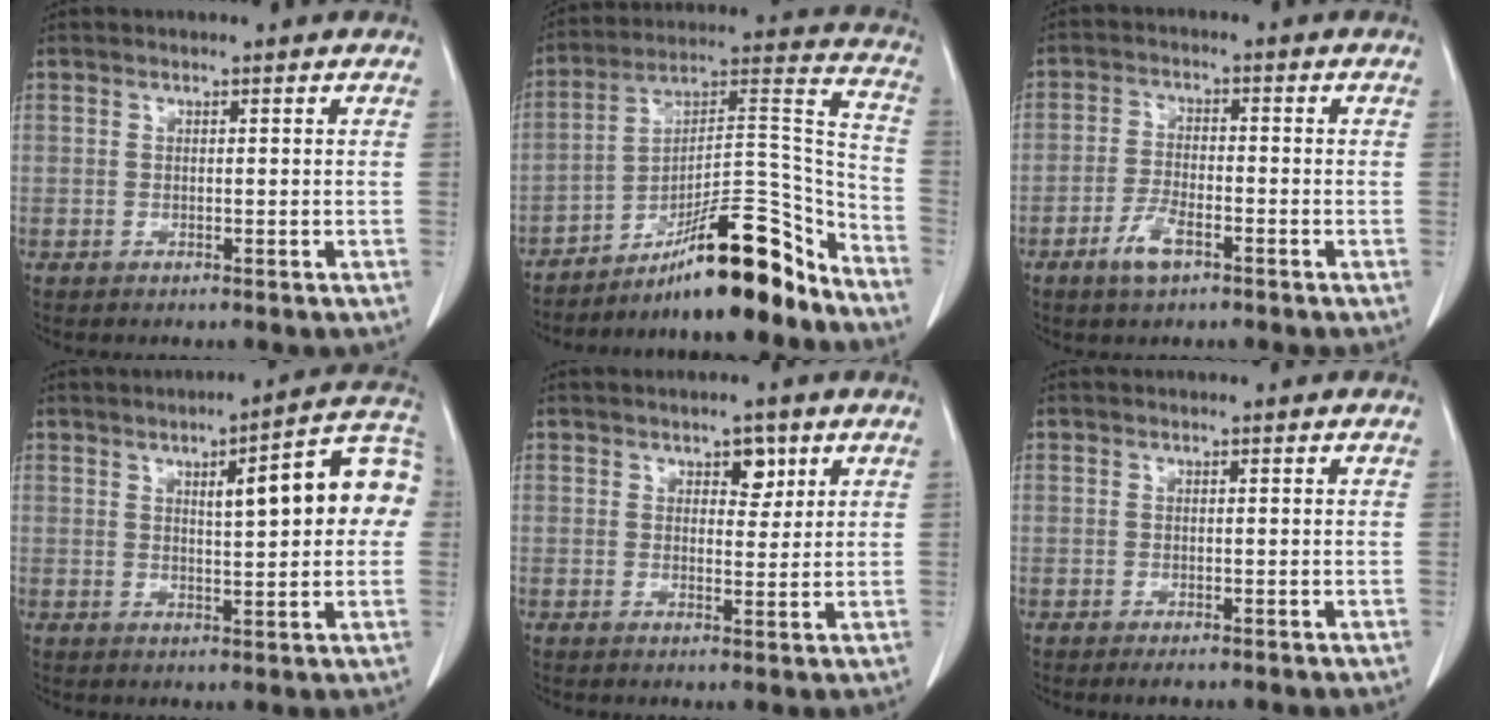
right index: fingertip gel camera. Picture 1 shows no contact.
{"total": 20.1, "force": [-15.8, 2.5, 12.0], "torque": [-0.170, 0.041, -0.261]}
{"total": 4.7, "force": [-2.8, 1.6, 3.4], "torque": [-0.072, -0.002, -0.050]}
{"total": 12.4, "force": [2.5, 2.4, 12.0], "torque": [-0.154, 0.034, 0.029]}
{"total": 3.1, "force": [1.7, 1.7, 2.0], "torque": [-0.024, 0.001, 0.025]}
{"total": 1.3, "force": [-0.7, 0.4, 1.0], "torque": [-0.013, -0.002, -0.007]}